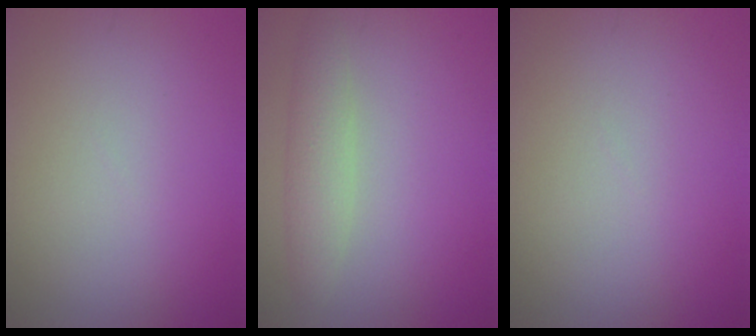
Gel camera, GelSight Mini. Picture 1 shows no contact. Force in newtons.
{"total": 2.8, "press": 2.8, "slide": 0.0}
{"total": 0.0}